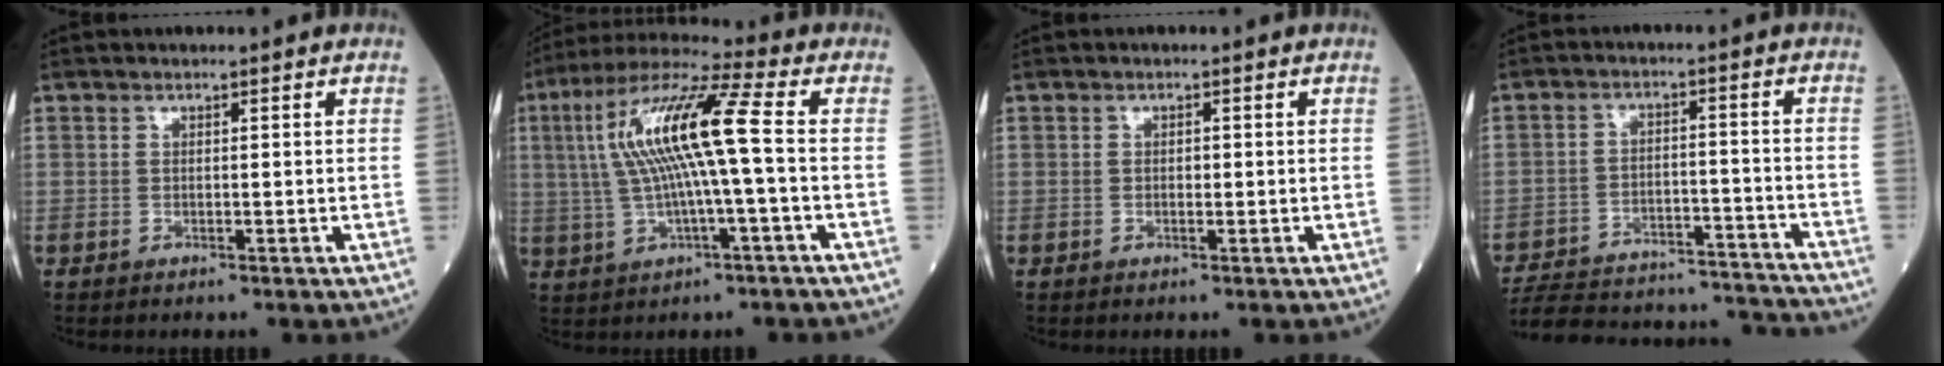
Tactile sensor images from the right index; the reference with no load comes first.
{"total": 13.6, "force": [1.0, 0.6, 13.5], "torque": [-0.268, 0.026, 0.014]}
{"total": 0.9, "force": [-0.1, 0.4, 0.8], "torque": [-0.016, 0.001, -0.002]}
{"total": 25.6, "force": [-24.3, 3.8, 7.2], "torque": [-0.123, -0.011, -0.330]}